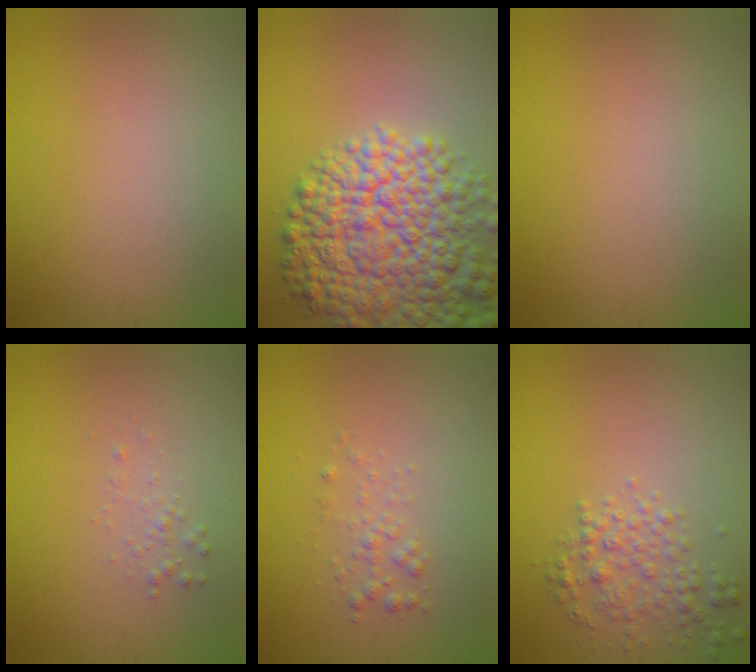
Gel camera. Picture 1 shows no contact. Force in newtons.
{"total": 11.6, "press": 11.6, "slide": 0.6}
{"total": 0.0}
{"total": 0.9, "press": 0.9, "slide": 0.0}
{"total": 1.3, "press": 1.3, "slide": 0.1}
{"total": 2.7, "press": 2.7, "slide": 0.1}